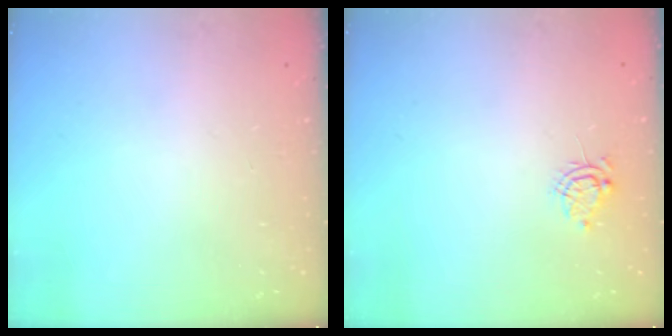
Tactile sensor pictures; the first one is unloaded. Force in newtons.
{"total": 6.1, "press": 6.0, "slide": 1.0}